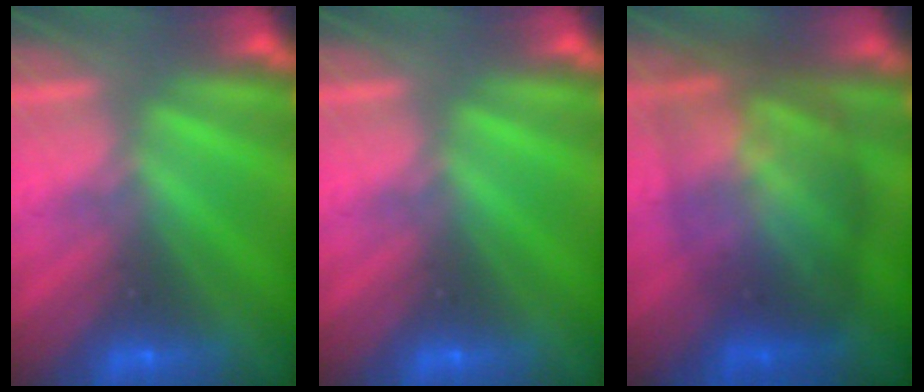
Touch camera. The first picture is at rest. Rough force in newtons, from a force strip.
{"total": 0.0}
{"total": 7.8}